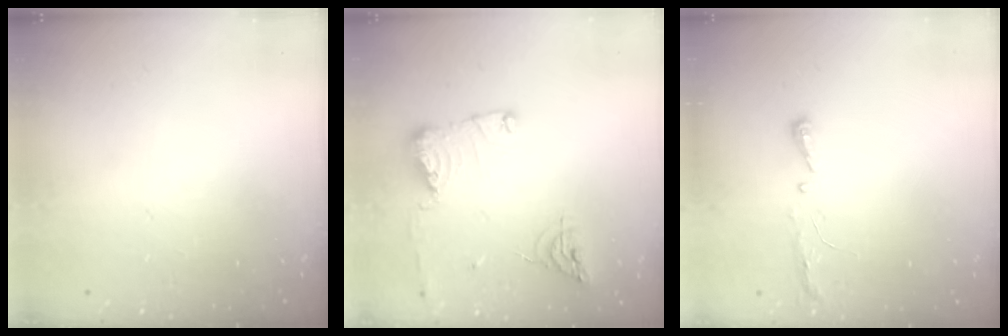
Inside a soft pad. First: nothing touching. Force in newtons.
{"total": 12.0, "press": 11.9, "slide": 1.6}
{"total": 4.1, "press": 4.0, "slide": 0.6}